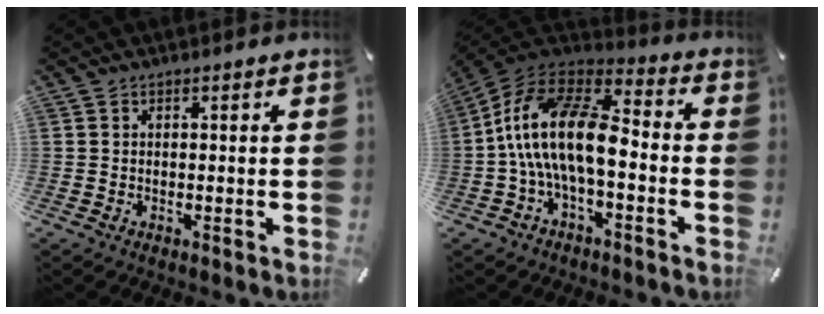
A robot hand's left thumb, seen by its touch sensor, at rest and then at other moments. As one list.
[{"total": 17.8, "force": [-2.6, 8.8, 15.3], "torque": [-0.309, 0.017, -0.047]}]